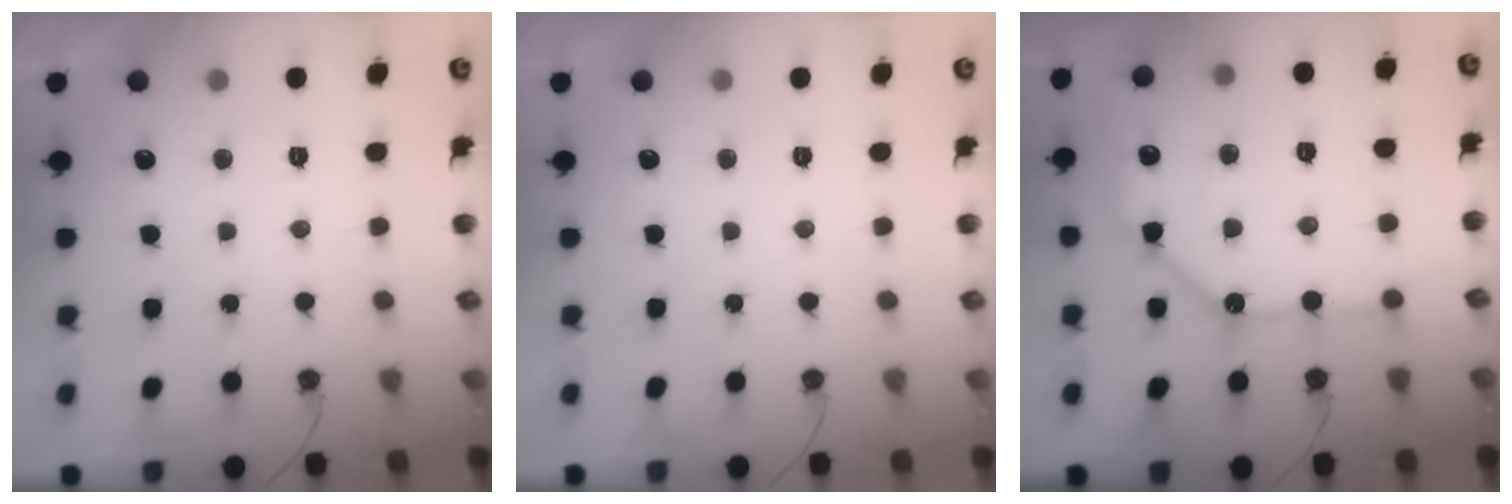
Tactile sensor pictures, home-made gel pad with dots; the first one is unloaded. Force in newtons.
{"total": 0.0}
{"total": 13.8, "press": 13.7, "slide": 1.2}